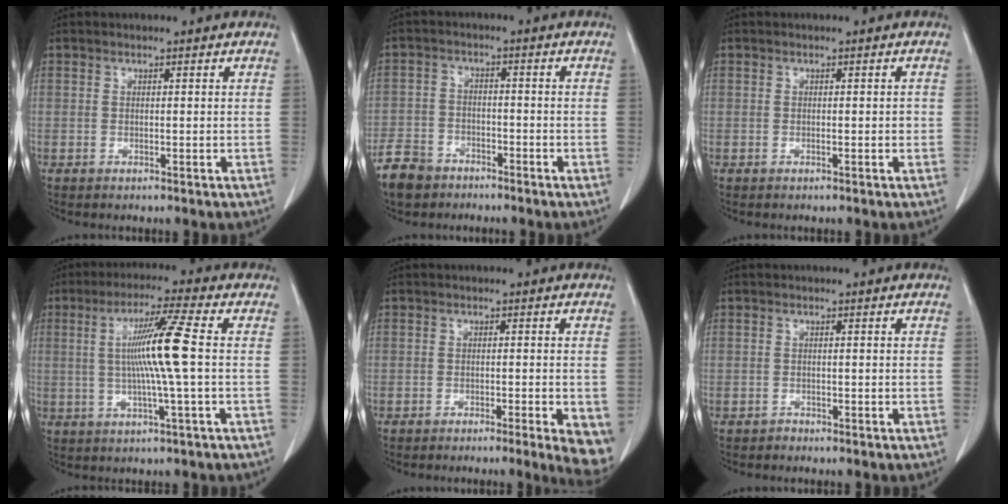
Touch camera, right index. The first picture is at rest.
{"total": 6.4, "force": [-5.0, 3.6, 1.7], "torque": [-0.043, -0.004, -0.094]}
{"total": 0.7, "force": [-0.3, 0.2, 0.6], "torque": [-0.005, 0.002, -0.003]}
{"total": 9.5, "force": [0.5, -1.5, 9.4], "torque": [-0.175, 0.000, 0.009]}
{"total": 7.4, "force": [-4.3, 1.0, 5.9], "torque": [-0.056, -0.011, -0.061]}
{"total": 0.6, "force": [-0.5, 0.3, -0.2], "torque": [-0.002, 0.000, -0.011]}